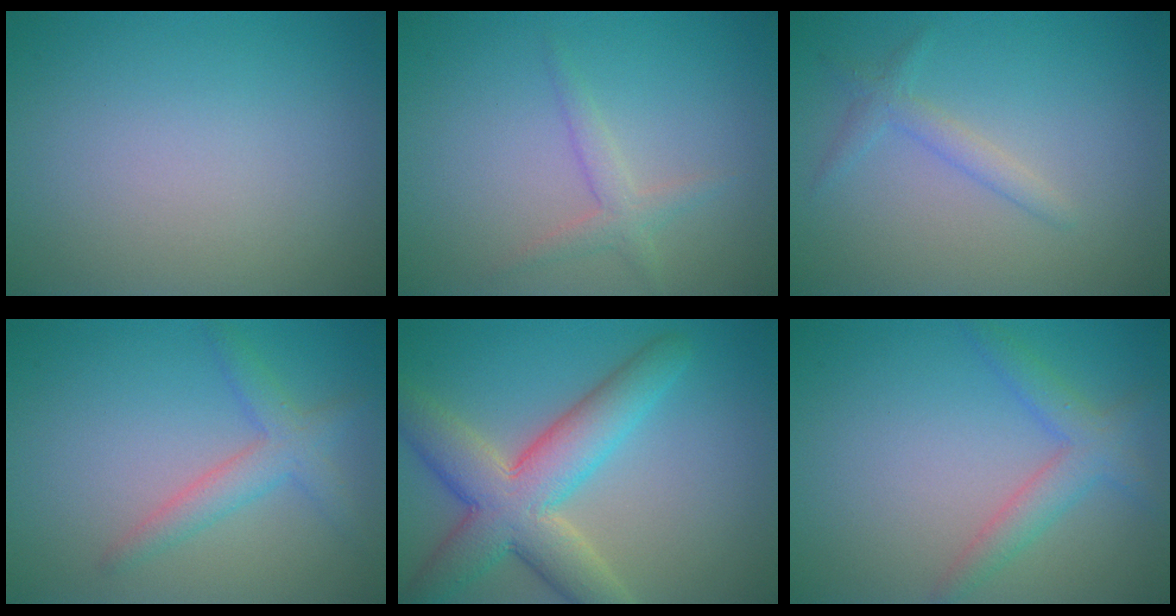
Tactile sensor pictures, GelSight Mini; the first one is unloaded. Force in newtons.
{"total": 1.8, "press": 1.8, "slide": 0.1}
{"total": 1.7, "press": 1.6, "slide": 0.2}
{"total": 2.9, "press": 2.9, "slide": 0.1}
{"total": 8.1, "press": 8.1, "slide": 0.5}
{"total": 3.1, "press": 3.1, "slide": 0.1}